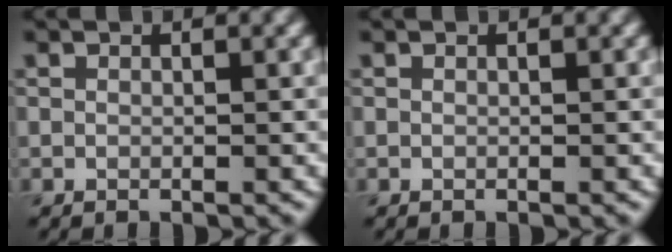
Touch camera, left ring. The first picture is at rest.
{"total": 0.0}